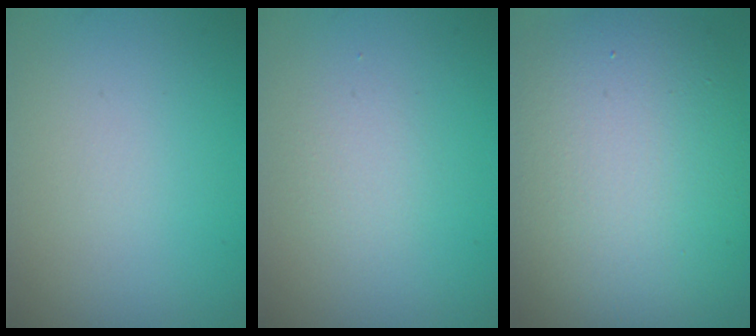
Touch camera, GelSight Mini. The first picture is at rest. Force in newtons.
{"total": 1.4, "press": 1.4, "slide": 0.1}
{"total": 11.8, "press": 11.8, "slide": 0.5}